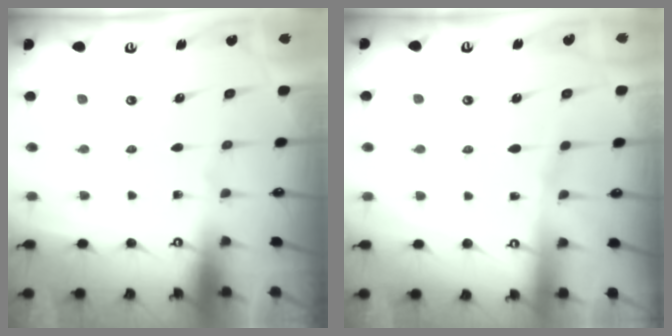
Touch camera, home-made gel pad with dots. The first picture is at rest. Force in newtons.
{"total": 3.3, "press": 3.2, "slide": 0.6}